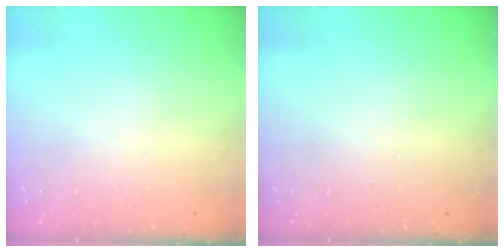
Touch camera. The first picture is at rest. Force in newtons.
{"total": 0.0}